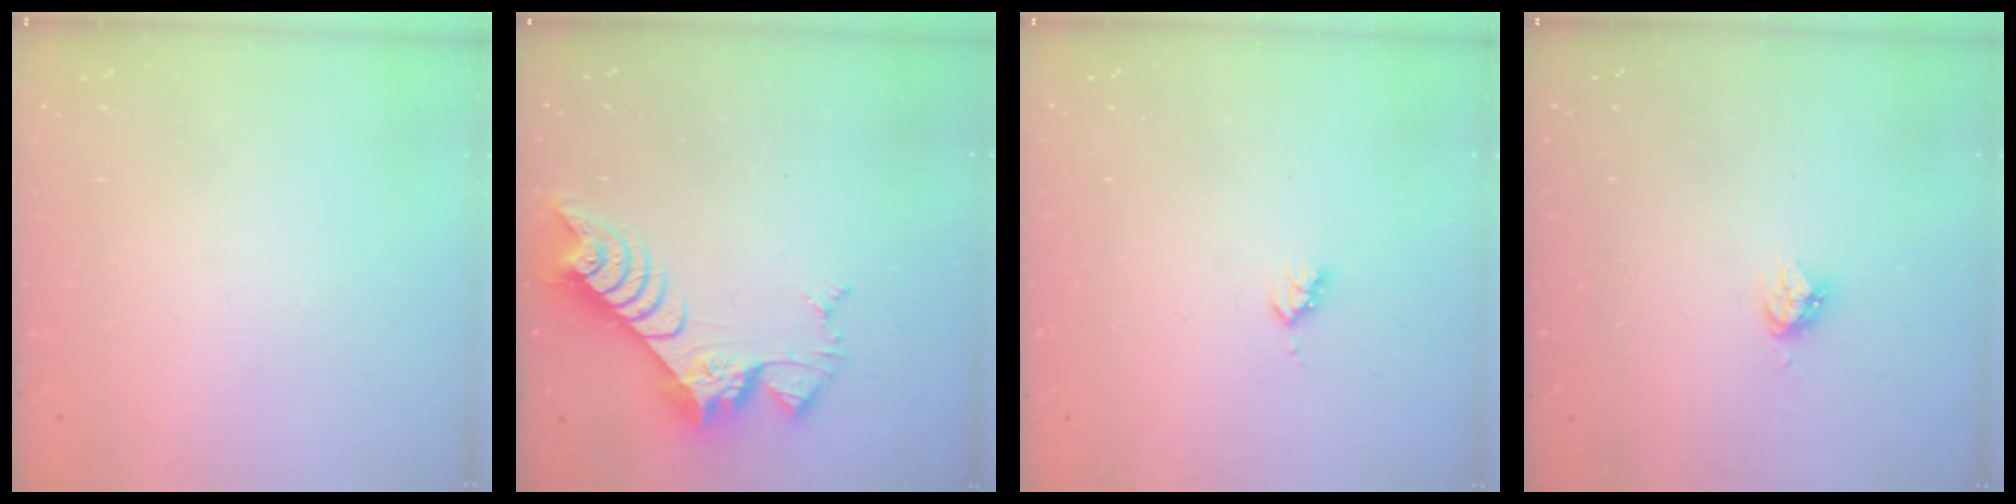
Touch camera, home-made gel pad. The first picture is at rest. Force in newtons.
{"total": 8.5, "press": 8.5, "slide": 0.8}
{"total": 3.1, "press": 3.0, "slide": 0.5}
{"total": 3.9, "press": 3.9, "slide": 0.1}